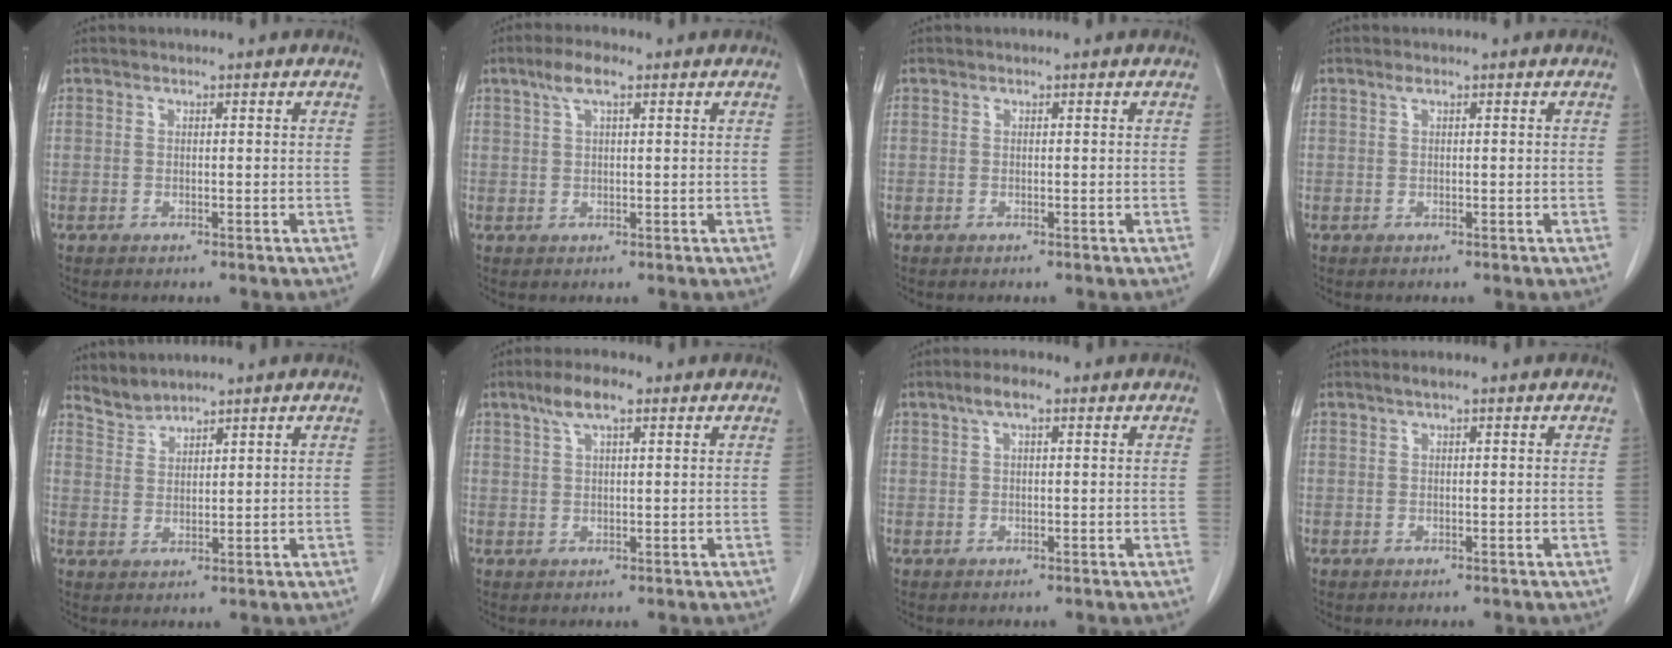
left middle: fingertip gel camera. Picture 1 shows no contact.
{"total": 3.7, "force": [2.1, 0.9, 2.9], "torque": [-0.064, 0.013, 0.043]}
{"total": 0.0}
{"total": 0.6, "force": [0.4, 0.1, 0.5], "torque": [-0.011, 0.004, 0.006]}
{"total": 2.9, "force": [2.8, 0.0, -0.4], "torque": [0.005, 0.002, 0.064]}
{"total": 4.6, "force": [2.8, 1.2, 3.5], "torque": [-0.074, 0.013, 0.054]}
{"total": 2.9, "force": [1.5, 0.8, 2.3], "torque": [-0.047, 0.014, 0.029]}
{"total": 1.1, "force": [0.7, 0.0, 0.9], "torque": [-0.019, 0.008, 0.011]}